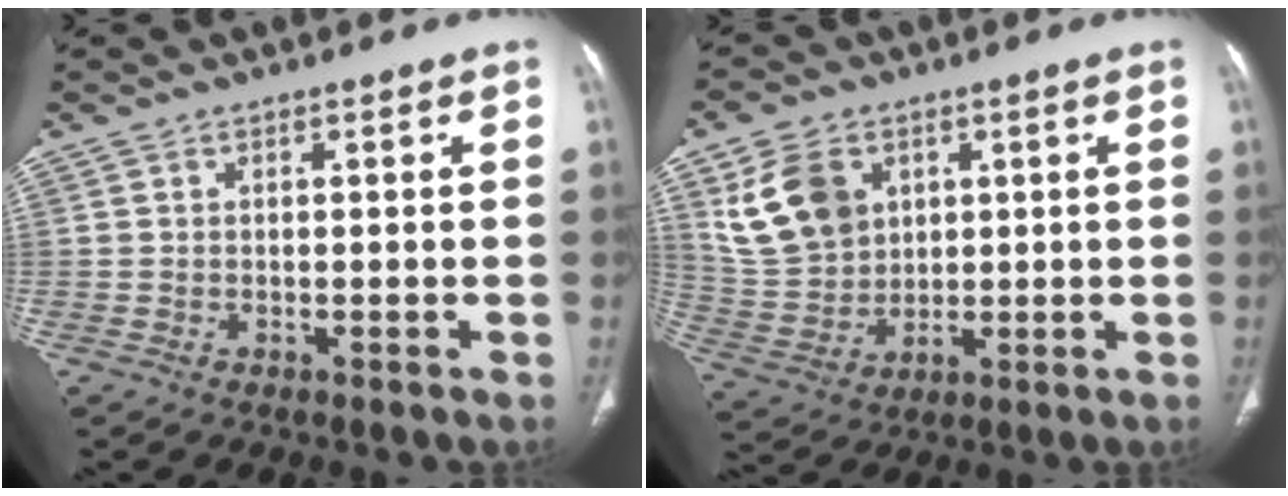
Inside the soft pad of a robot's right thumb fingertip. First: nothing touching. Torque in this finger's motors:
{"motor_torque": [0.75, 0.86, 0.31, -0.21, 0.11]}